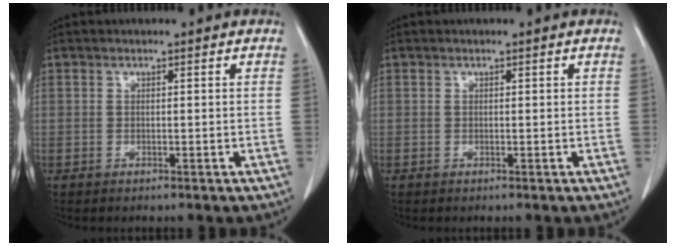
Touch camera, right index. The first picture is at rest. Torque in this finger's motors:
{"motor_torque": [0.06, -0.02, 0.00, 0.00]}